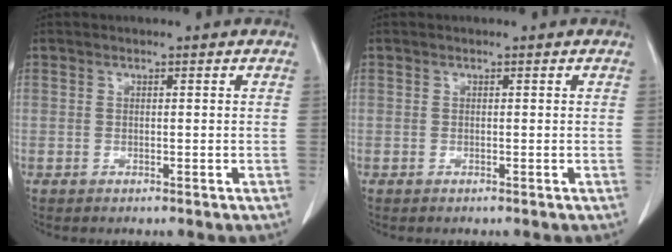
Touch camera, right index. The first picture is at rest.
{"total": 0.0}